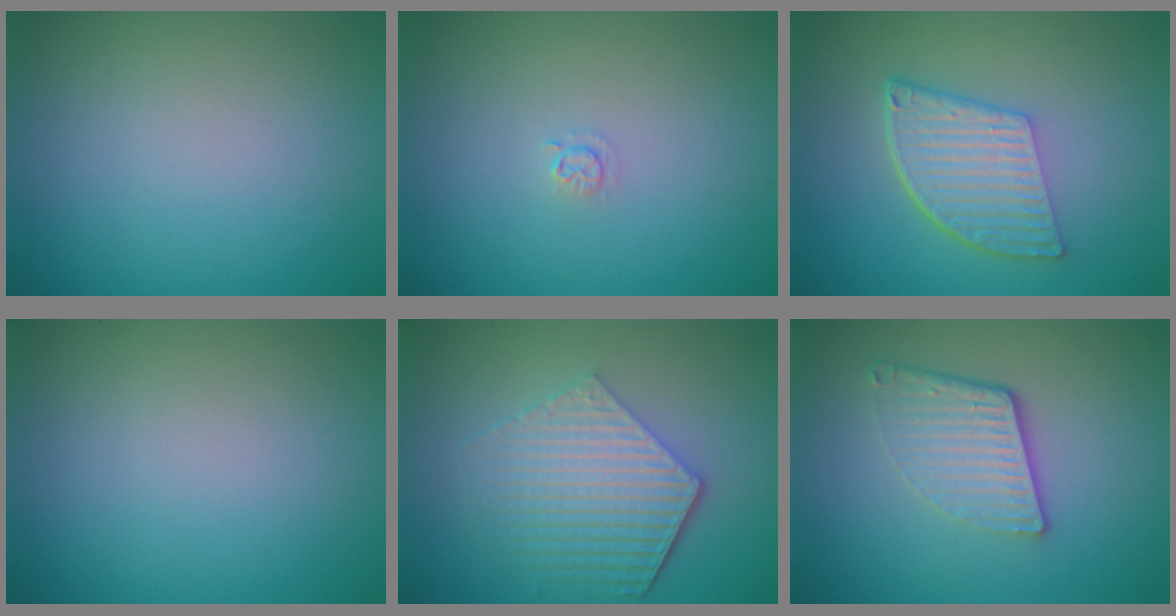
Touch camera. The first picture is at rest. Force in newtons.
{"total": 0.7, "press": 0.3, "slide": 0.6}
{"total": 6.1, "press": 4.1, "slide": 4.5}
{"total": 0.0}
{"total": 6.1, "press": 4.5, "slide": 4.1}
{"total": 4.4, "press": 2.9, "slide": 3.3}